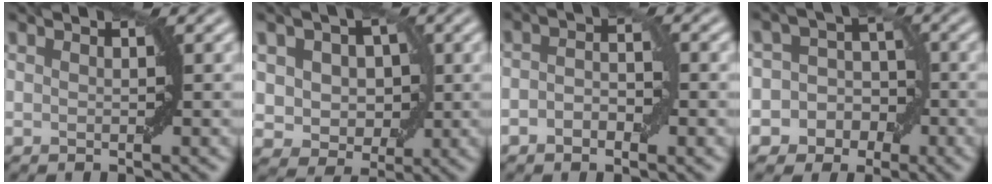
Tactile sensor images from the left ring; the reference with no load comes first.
{"total": 5.5, "force": [1.0, 4.3, 3.2], "torque": [-0.038, 0.010, -0.002]}
{"total": 2.8, "force": [-0.9, 1.5, 2.2], "torque": [-0.039, 0.003, -0.017]}
{"total": 7.8, "force": [-2.6, 7.1, 1.5], "torque": [-0.011, 0.020, -0.073]}